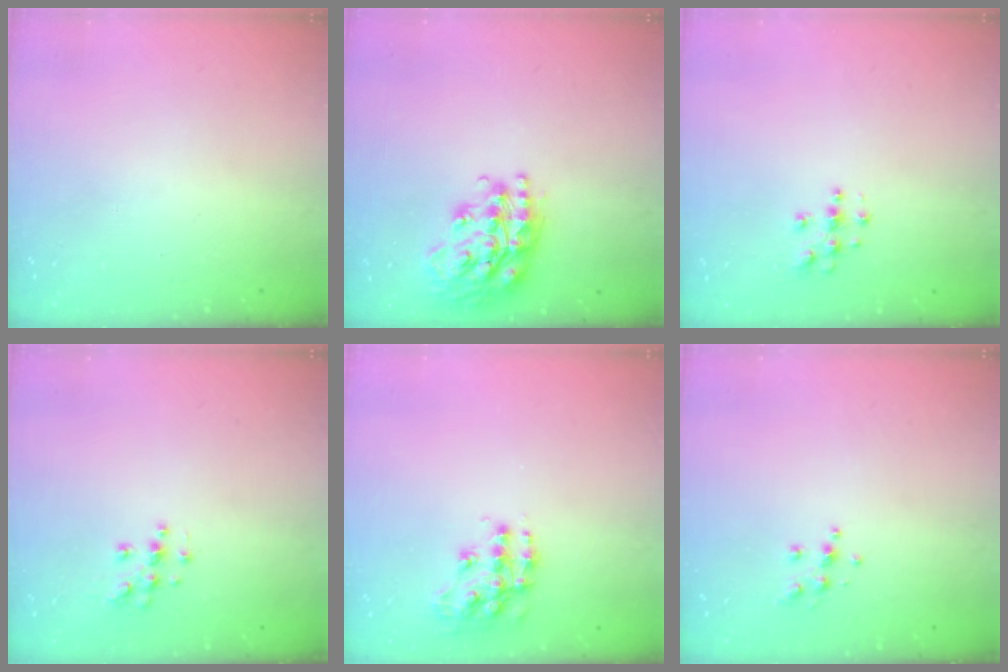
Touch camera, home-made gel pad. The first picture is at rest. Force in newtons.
{"total": 19.2, "press": 19.1, "slide": 1.6}
{"total": 3.7, "press": 3.7, "slide": 0.2}
{"total": 5.0, "press": 4.7, "slide": 1.6}
{"total": 12.2, "press": 12.1, "slide": 0.6}
{"total": 5.6, "press": 5.6, "slide": 0.6}